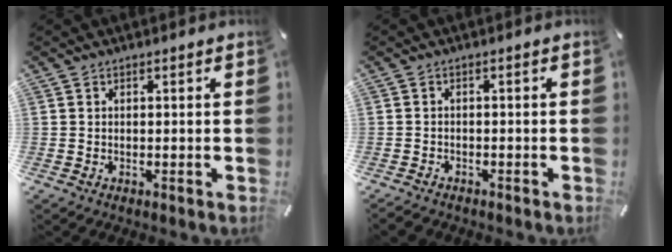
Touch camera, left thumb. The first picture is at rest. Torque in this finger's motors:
{"motor_torque": [-0.15, 0.19, 0.05, 0.01, 0.05]}